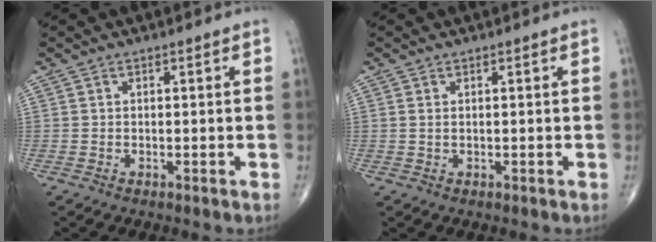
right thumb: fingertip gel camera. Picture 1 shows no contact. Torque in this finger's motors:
{"motor_torque": [0.21, -0.27, 0.33, 0.06, -0.03]}